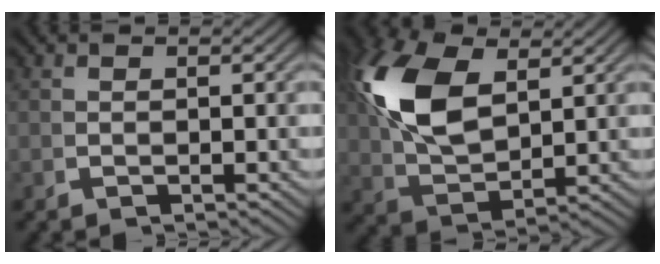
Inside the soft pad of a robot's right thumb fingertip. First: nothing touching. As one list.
[{"total": 9.0, "force": [2.3, 5.3, 6.9], "torque": [-0.166, -0.020, 0.058]}]